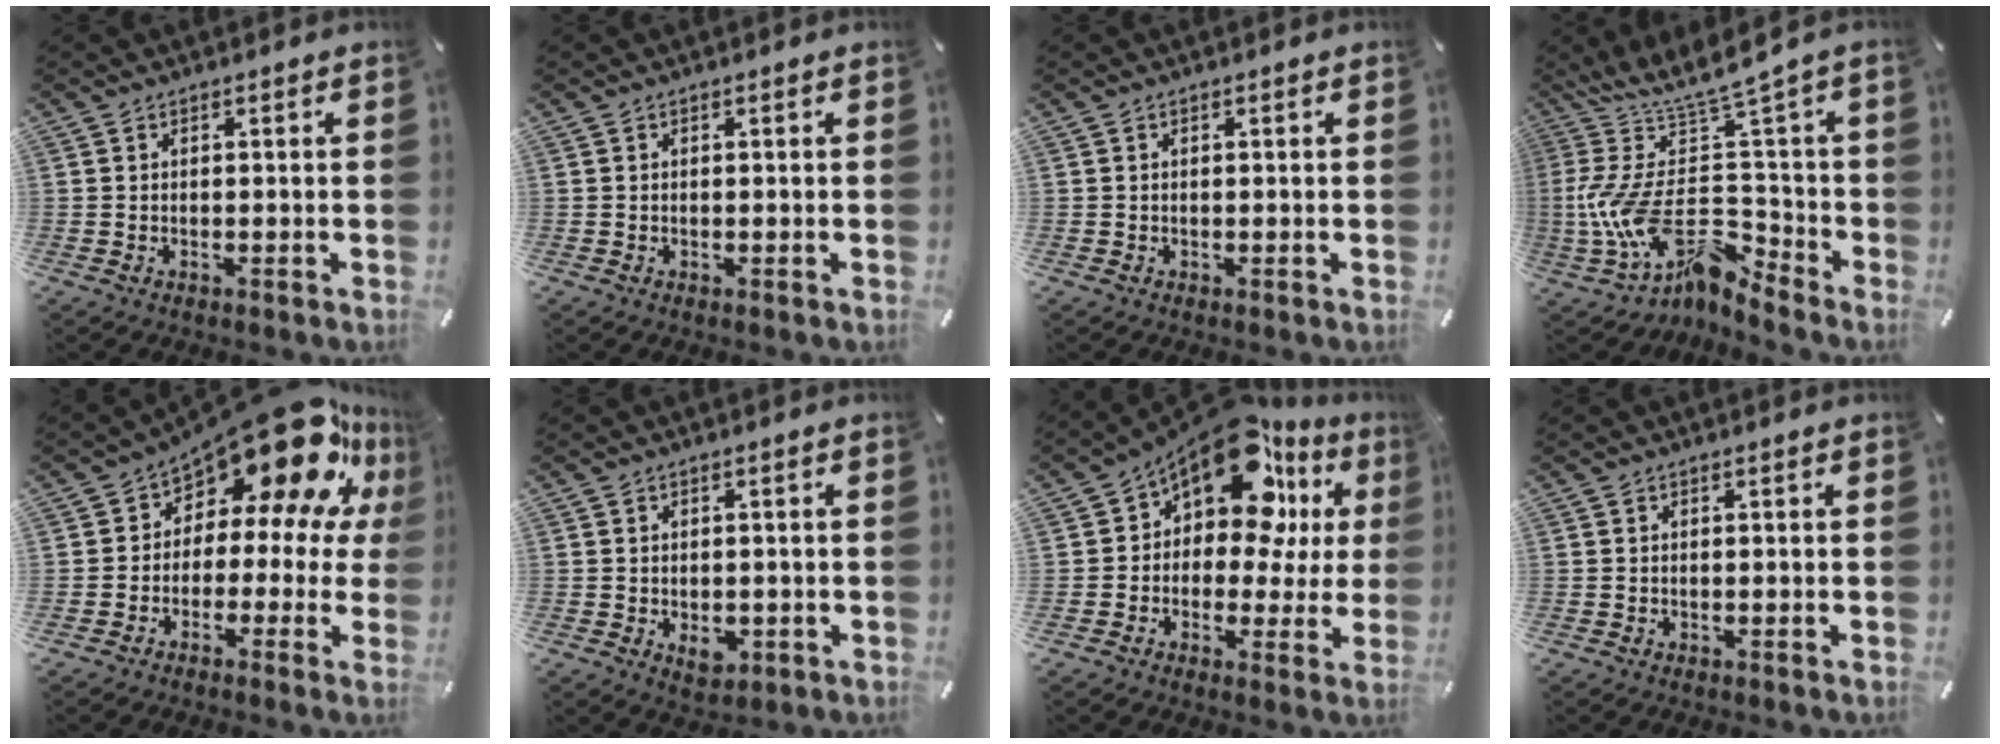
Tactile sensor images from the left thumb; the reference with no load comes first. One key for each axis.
{"total": 0.0}
{"total": 0.0}
{"total": 22.5, "fx": -3.2, "fy": 10.5, "fz": 19.7, "tx": -0.397, "ty": -0.001, "tz": -0.051}
{"total": 18.8, "fx": 11.4, "fy": 8.1, "fz": 12.4, "tx": -0.191, "ty": -0.087, "tz": 0.193}
{"total": 4.1, "fx": -1.1, "fy": 3.0, "fz": 2.5, "tx": -0.038, "ty": 0.001, "tz": -0.019}
{"total": 15.9, "fx": 9.5, "fy": 8.5, "fz": 9.4, "tx": -0.153, "ty": -0.076, "tz": 0.167}
{"total": 0.0}